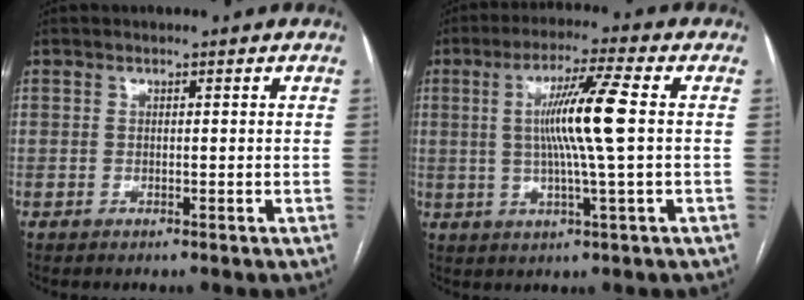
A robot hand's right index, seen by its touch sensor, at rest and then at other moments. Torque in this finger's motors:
{"motor_torque": [0.95, -0.08, 0.47, 0.12]}